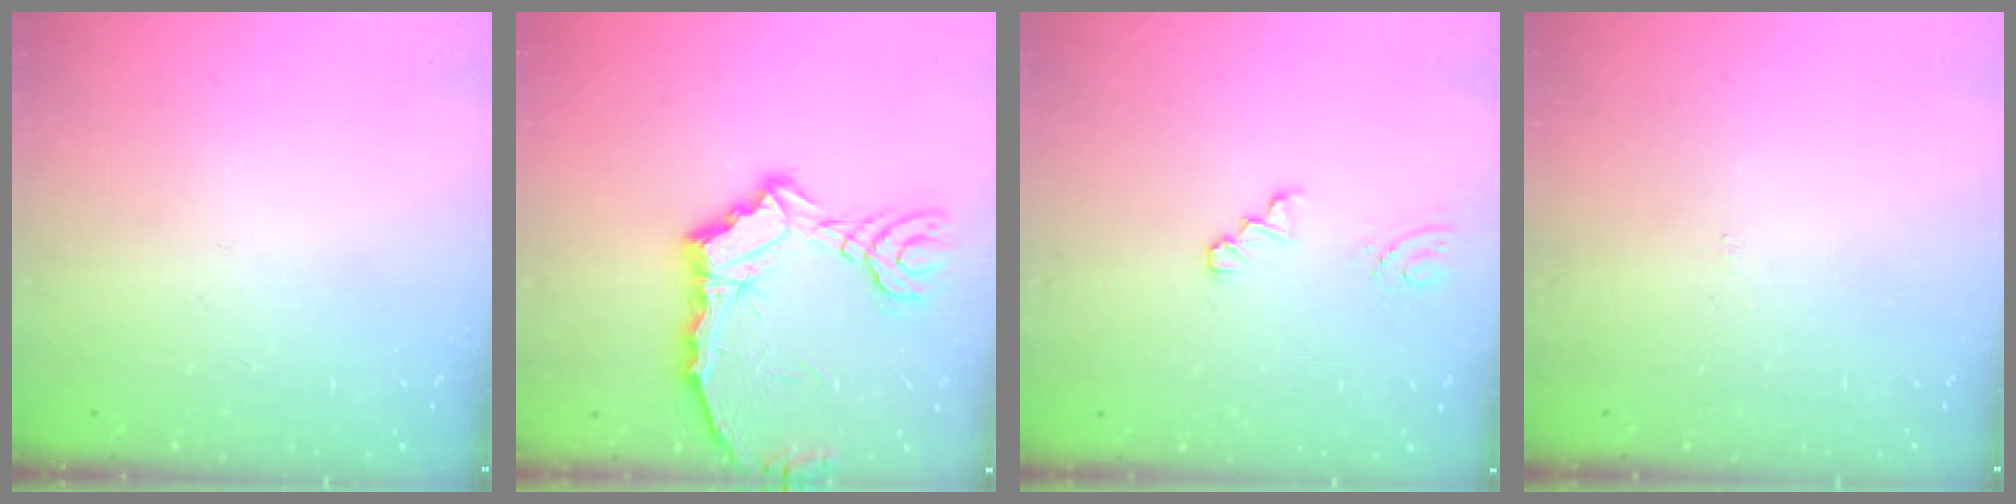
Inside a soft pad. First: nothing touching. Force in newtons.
{"total": 12.7, "press": 12.6, "slide": 1.8}
{"total": 0.0}
{"total": 0.0}